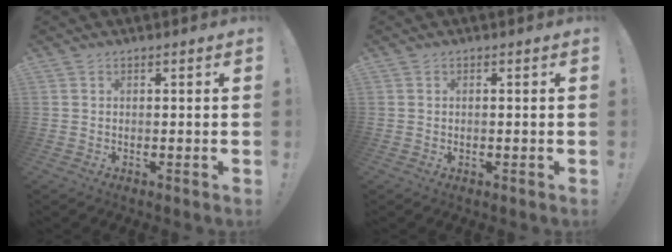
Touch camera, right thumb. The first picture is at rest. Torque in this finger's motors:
{"motor_torque": [0.02, -0.04, 0.32, -0.27, -0.02]}